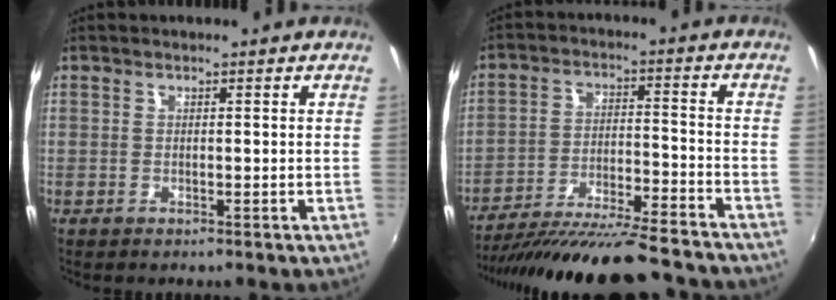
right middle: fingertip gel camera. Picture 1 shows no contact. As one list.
[{"total": 22.3, "force": [-20.0, 2.5, 9.6], "torque": [-0.179, -0.044, -0.299]}]